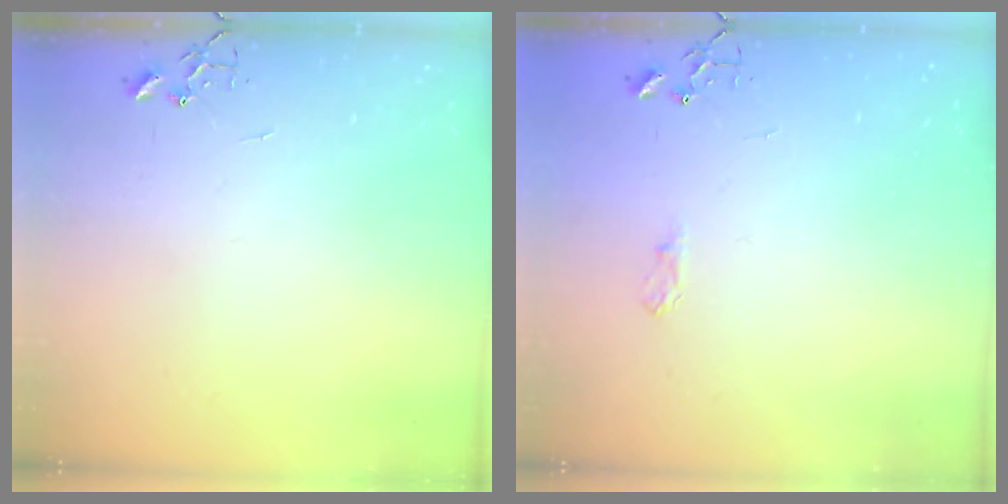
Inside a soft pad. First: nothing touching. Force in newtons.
{"total": 6.8, "press": 6.8, "slide": 0.6}